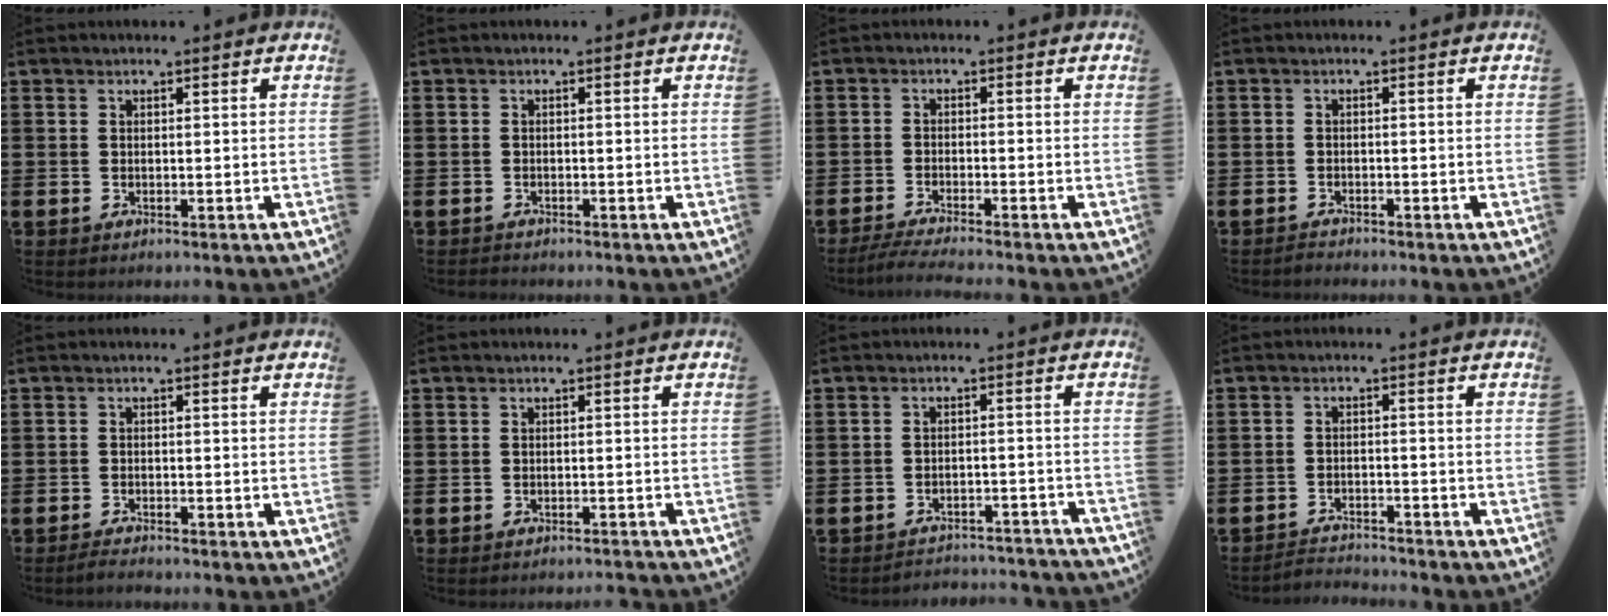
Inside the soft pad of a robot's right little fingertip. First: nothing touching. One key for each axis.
{"total": 0.5, "fx": -0.5, "fy": 0.1, "fz": -0.1, "tx": -0.001, "ty": -0.001, "tz": -0.011}
{"total": 2.4, "fx": -2.0, "fy": -0.1, "fz": 1.3, "tx": -0.019, "ty": -0.001, "tz": -0.037}
{"total": 0.9, "fx": -0.9, "fy": 0.0, "fz": -0.1, "tx": -0.002, "ty": 0.000, "tz": -0.020}
{"total": 1.2, "fx": -1.2, "fy": 0.0, "fz": 0.2, "tx": -0.007, "ty": 0.000, "tz": -0.024}
{"total": 0.9, "fx": -0.9, "fy": -0.2, "fz": 0.0, "tx": -0.001, "ty": 0.000, "tz": -0.019}
{"total": 2.6, "fx": -2.6, "fy": 0.0, "fz": -0.2, "tx": -0.004, "ty": 0.004, "tz": -0.058}
{"total": 2.5, "fx": -2.5, "fy": 0.1, "fz": -0.2, "tx": -0.003, "ty": 0.002, "tz": -0.055}